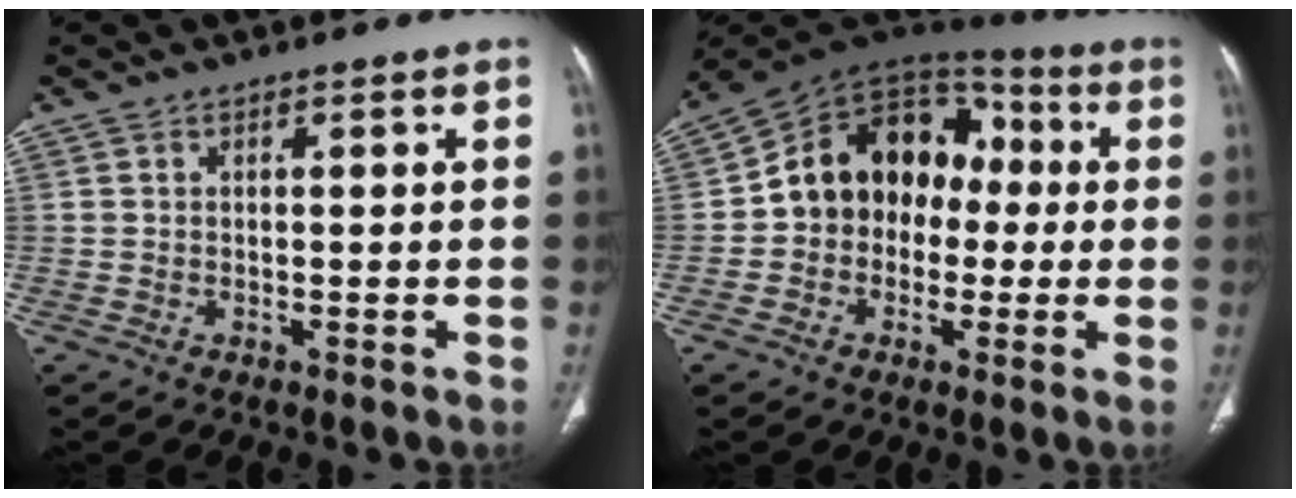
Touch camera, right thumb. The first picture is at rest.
{"total": 16.3, "force": [-0.2, 12.9, 10.0], "torque": [-0.112, 0.049, -0.016]}